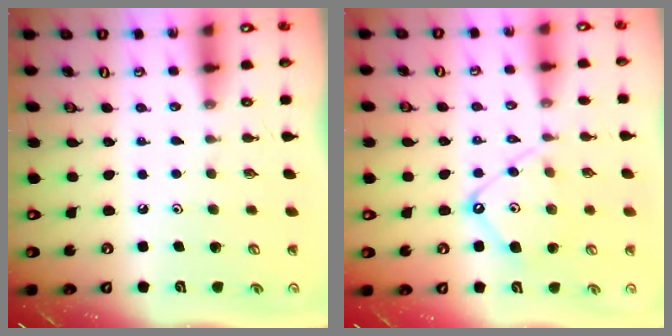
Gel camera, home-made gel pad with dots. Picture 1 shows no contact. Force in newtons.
{"total": 10.2, "press": 10.2, "slide": 0.9}